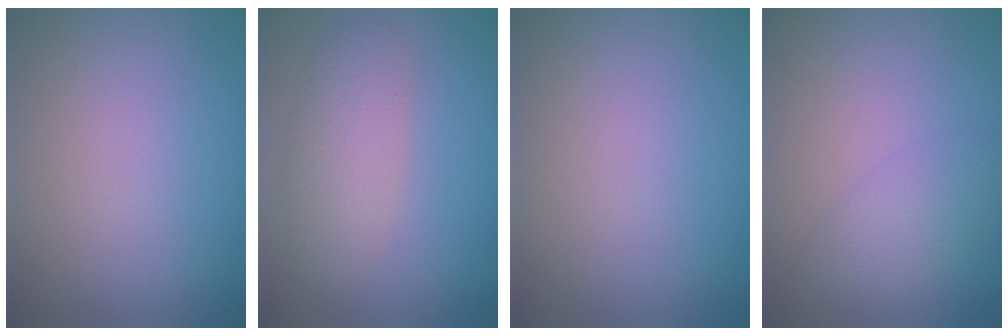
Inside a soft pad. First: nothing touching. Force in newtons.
{"total": 3.3, "press": 3.3, "slide": 0.2}
{"total": 0.0}
{"total": 2.7, "press": 2.7, "slide": 0.2}